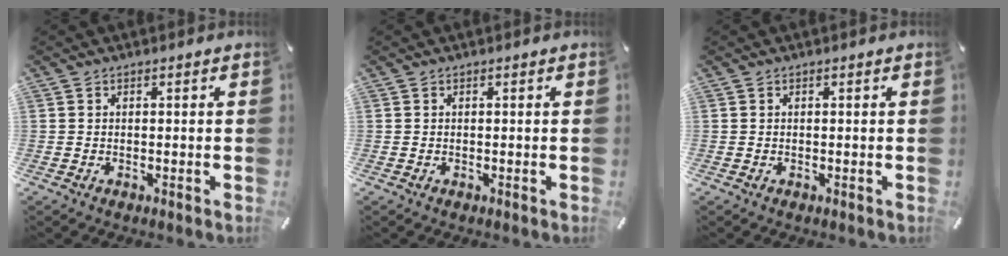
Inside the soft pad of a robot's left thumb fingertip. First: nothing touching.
{"total": 0.0}
{"total": 0.0}